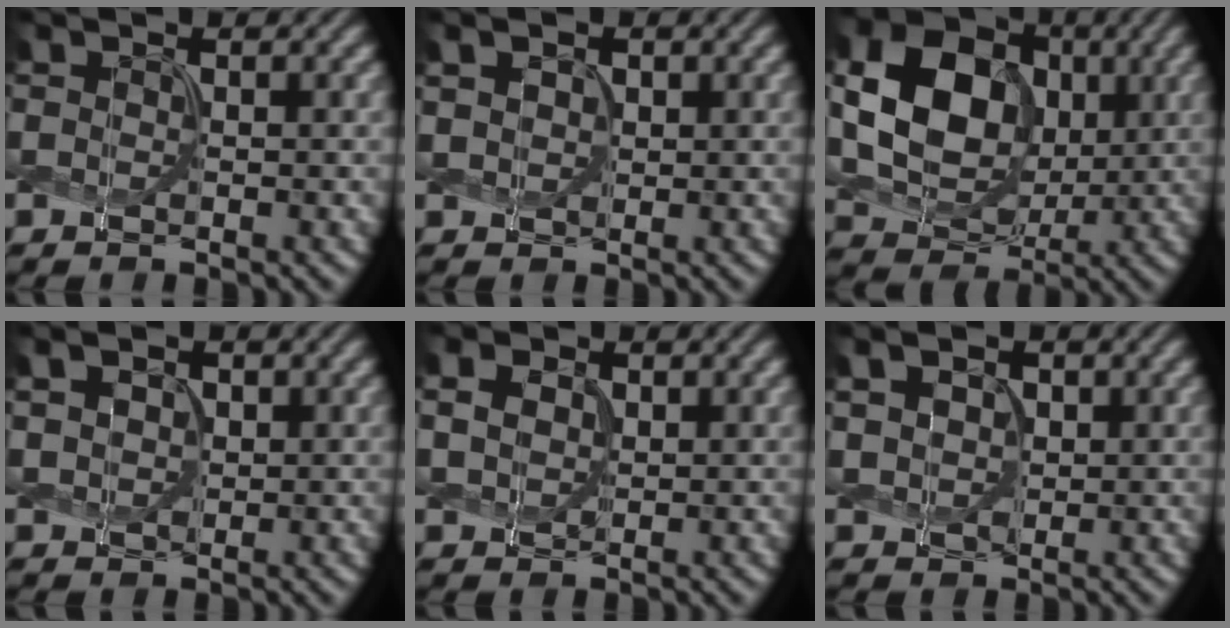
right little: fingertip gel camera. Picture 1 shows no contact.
{"total": 2.2, "force": [0.8, 1.8, 1.2], "torque": [-0.041, 0.013, 0.016]}
{"total": 9.5, "force": [0.8, 7.5, 5.8], "torque": [-0.137, 0.003, 0.013]}
{"total": 2.9, "force": [0.9, 2.2, 1.6], "torque": [-0.053, 0.014, 0.018]}
{"total": 1.2, "force": [0.1, 1.1, 0.5], "torque": [-0.030, 0.002, 0.015]}
{"total": 3.4, "force": [0.9, 2.7, 2.0], "torque": [-0.067, 0.013, 0.020]}